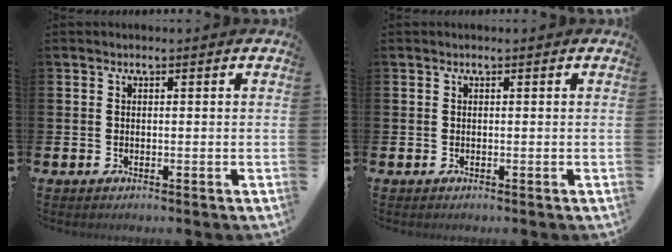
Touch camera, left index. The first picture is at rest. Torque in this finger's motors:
{"motor_torque": [0.00, 0.00, 0.00, 0.00]}